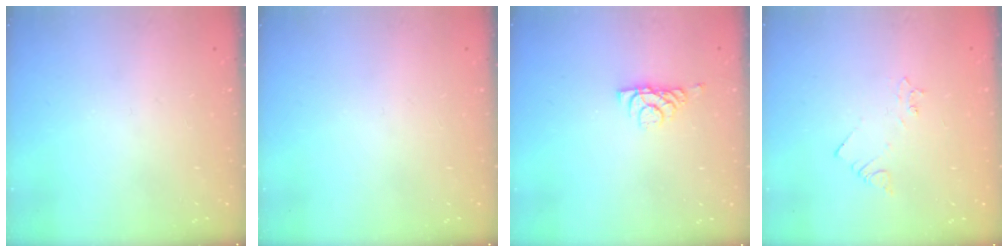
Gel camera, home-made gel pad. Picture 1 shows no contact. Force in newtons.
{"total": 0.0}
{"total": 6.0, "press": 6.0, "slide": 0.8}
{"total": 2.1, "press": 2.1, "slide": 0.3}